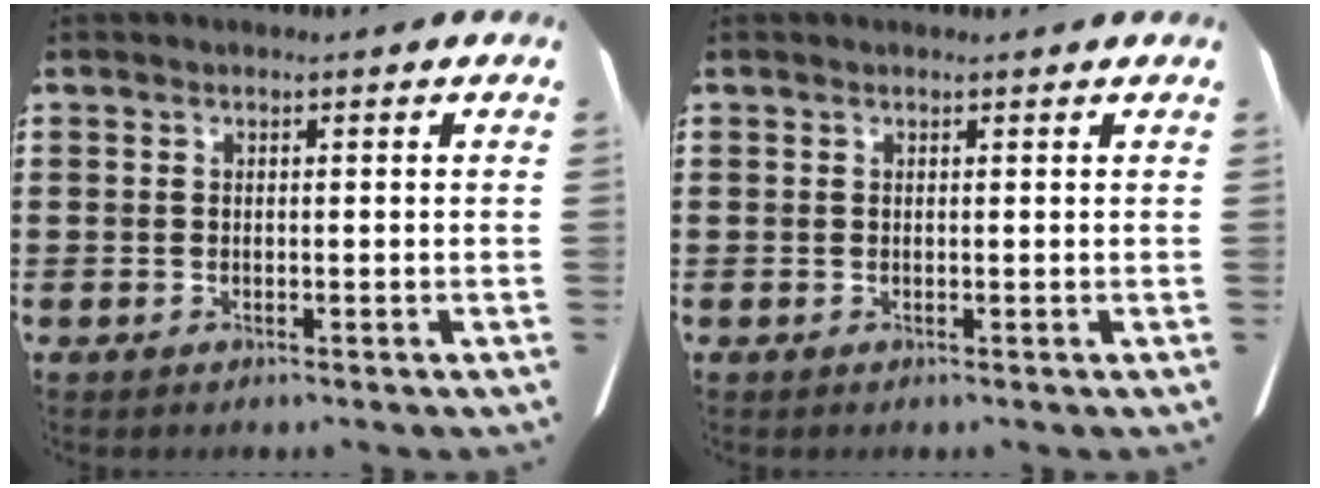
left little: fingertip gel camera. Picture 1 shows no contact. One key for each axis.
{"total": 0.0}